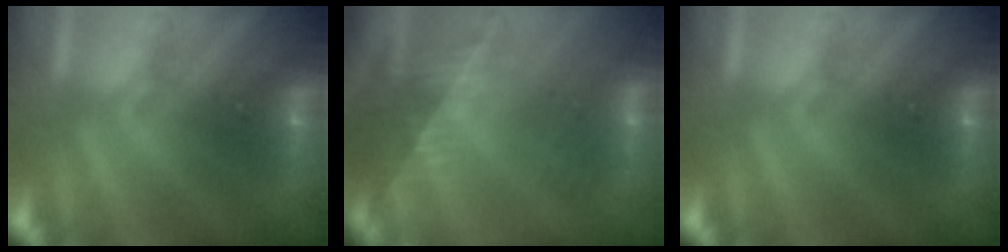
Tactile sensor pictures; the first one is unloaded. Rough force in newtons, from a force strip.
{"total": 2.7}
{"total": 0.0}